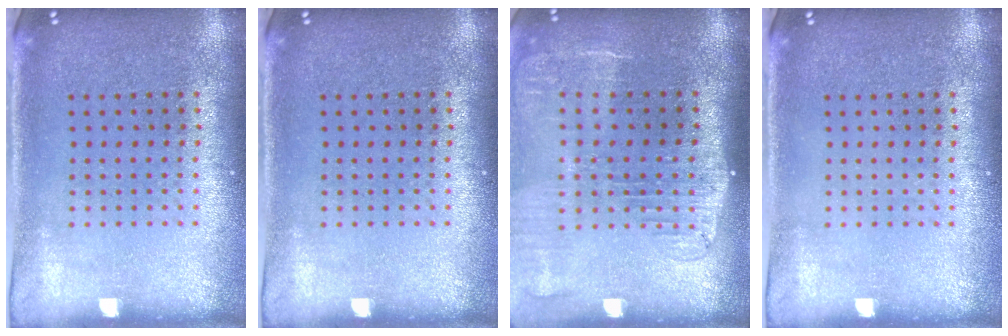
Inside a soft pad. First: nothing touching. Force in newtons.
{"total": 0.0}
{"total": 2.2, "press": 1.8, "slide": 1.2}
{"total": 0.0}